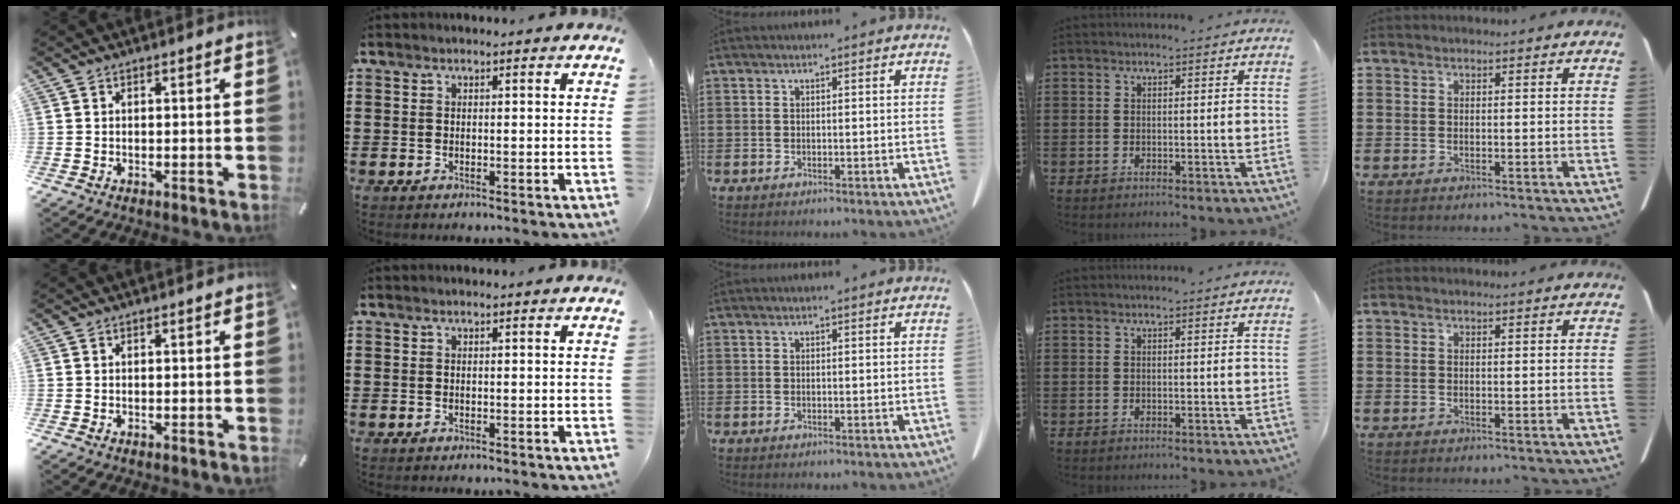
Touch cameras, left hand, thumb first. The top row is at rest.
{}